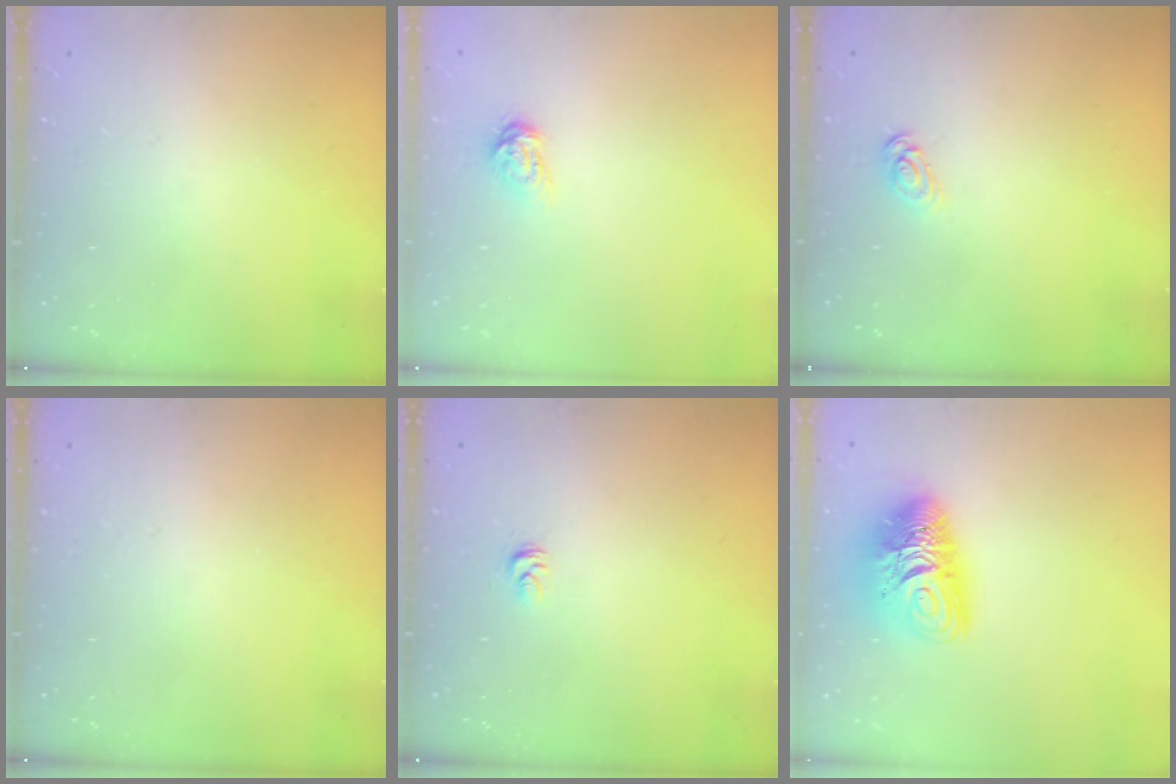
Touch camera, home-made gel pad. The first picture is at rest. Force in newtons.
{"total": 3.9, "press": 3.9, "slide": 0.4}
{"total": 3.6, "press": 3.6, "slide": 0.4}
{"total": 0.0}
{"total": 2.7, "press": 2.7, "slide": 0.2}
{"total": 12.7, "press": 12.6, "slide": 1.3}